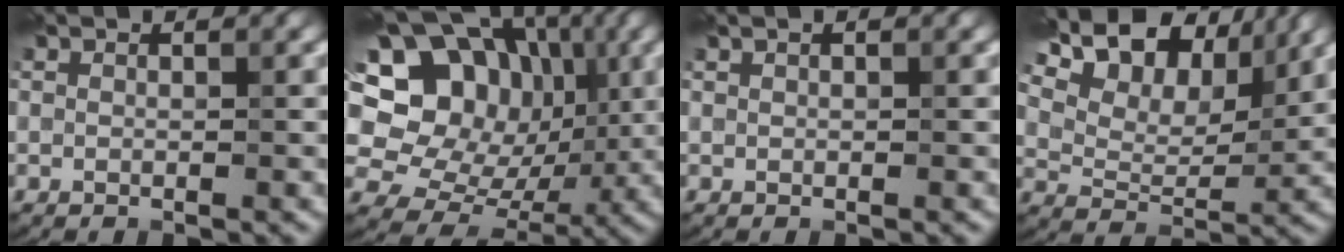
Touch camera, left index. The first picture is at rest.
{"total": 19.5, "force": [5.5, 16.1, 9.5], "torque": [-0.190, 0.062, 0.079]}
{"total": 0.0}
{"total": 14.8, "force": [9.7, 7.5, 8.2], "torque": [-0.169, 0.034, 0.160]}